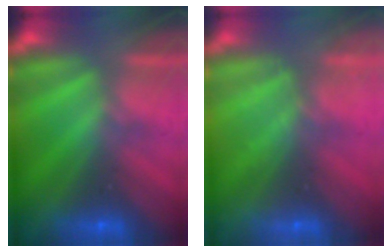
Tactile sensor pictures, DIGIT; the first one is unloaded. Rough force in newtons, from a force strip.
{"total": 2.2}